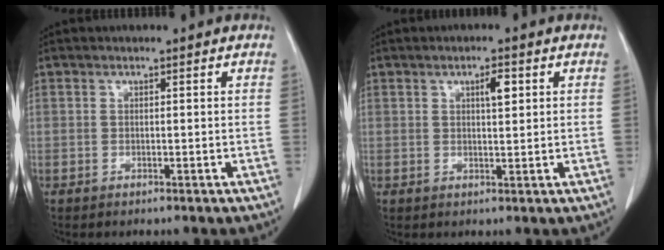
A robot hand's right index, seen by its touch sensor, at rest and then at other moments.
{"total": 2.6, "force": [1.0, 0.6, 2.3], "torque": [-0.041, -0.001, 0.015]}